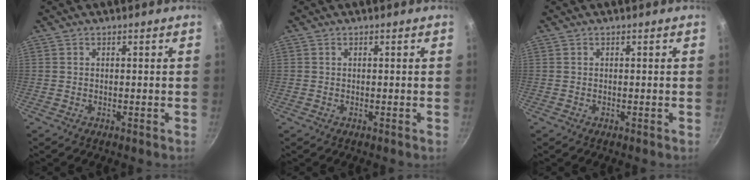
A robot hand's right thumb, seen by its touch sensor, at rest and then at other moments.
{"total": 0.0}
{"total": 0.0}